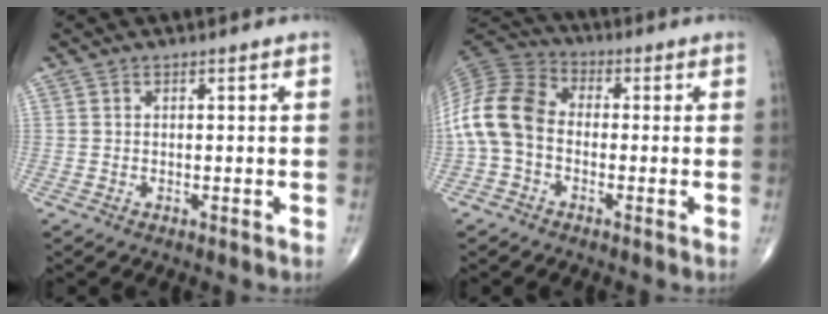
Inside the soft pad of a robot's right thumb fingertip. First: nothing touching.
{"total": 11.8, "force": [-1.7, 8.5, 8.0], "torque": [-0.160, 0.031, -0.049]}